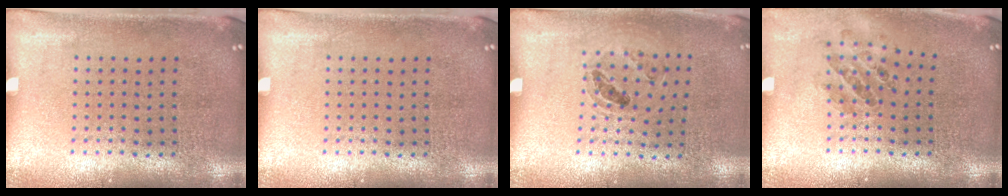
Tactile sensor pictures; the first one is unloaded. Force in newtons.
{"total": 0.0}
{"total": 0.9, "press": 0.9, "slide": 0.1}
{"total": 0.9, "press": 0.9, "slide": 0.0}